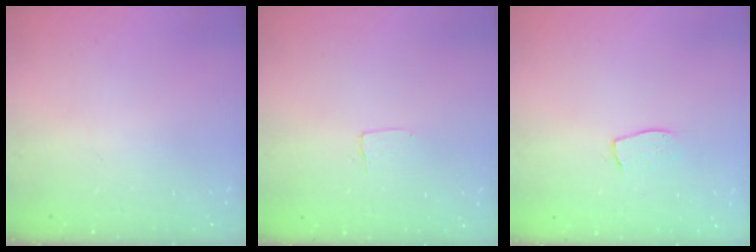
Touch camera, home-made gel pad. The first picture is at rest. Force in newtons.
{"total": 3.1, "press": 3.1, "slide": 0.2}
{"total": 5.0, "press": 5.0, "slide": 0.3}